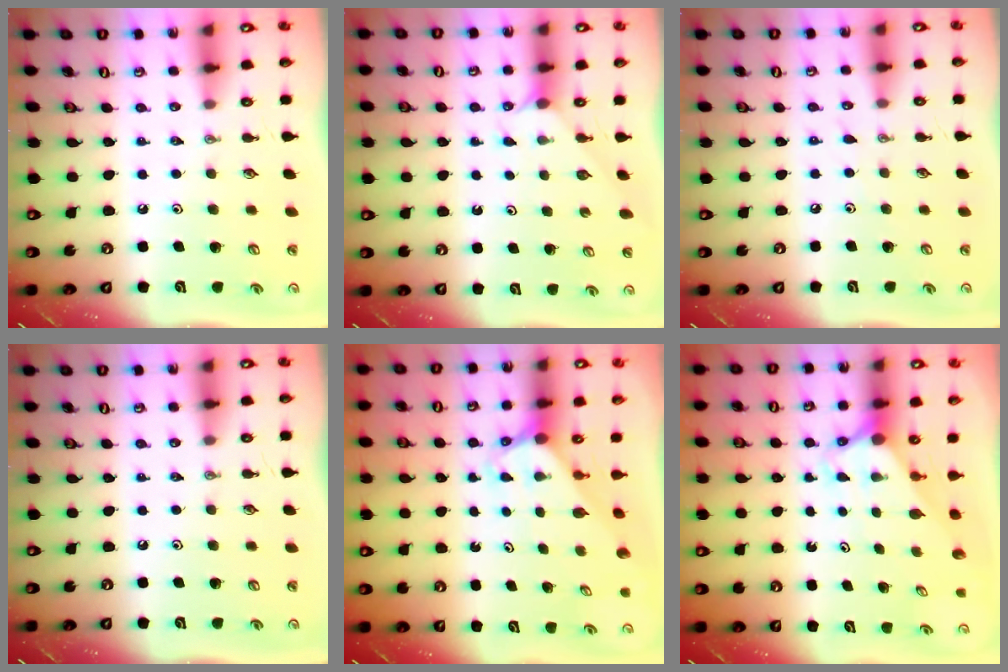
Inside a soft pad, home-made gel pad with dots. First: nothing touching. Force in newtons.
{"total": 3.1, "press": 3.1, "slide": 0.3}
{"total": 4.9, "press": 4.9, "slide": 0.5}
{"total": 0.0}
{"total": 2.7, "press": 2.7, "slide": 0.1}
{"total": 2.7, "press": 2.7, "slide": 0.0}